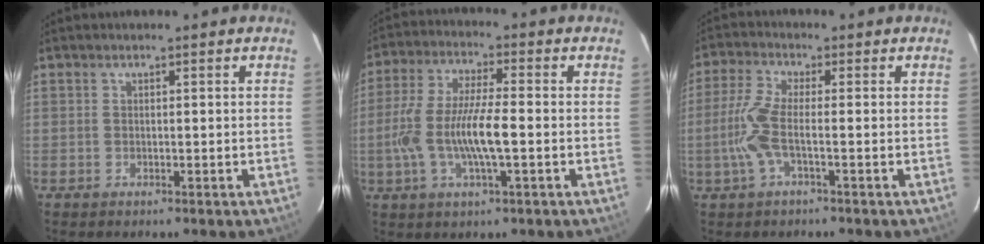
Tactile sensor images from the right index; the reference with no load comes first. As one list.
[{"total": 12.0, "force": [-2.4, 2.6, 11.4], "torque": [-0.233, -0.004, -0.046]}, {"total": 6.8, "force": [-1.8, 1.0, 6.5], "torque": [-0.152, -0.001, -0.035]}]